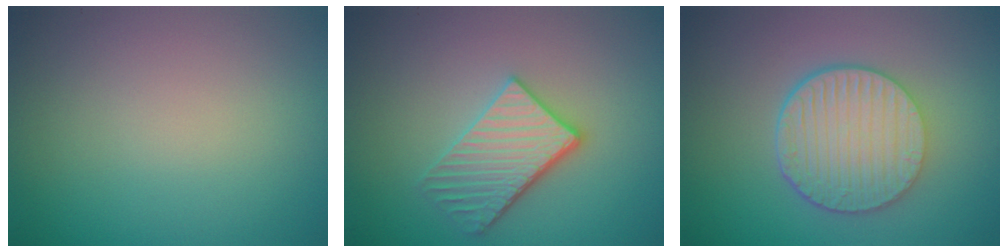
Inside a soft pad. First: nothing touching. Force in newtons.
{"total": 3.9, "press": 3.4, "slide": 2.0}
{"total": 6.3, "press": 4.7, "slide": 4.3}